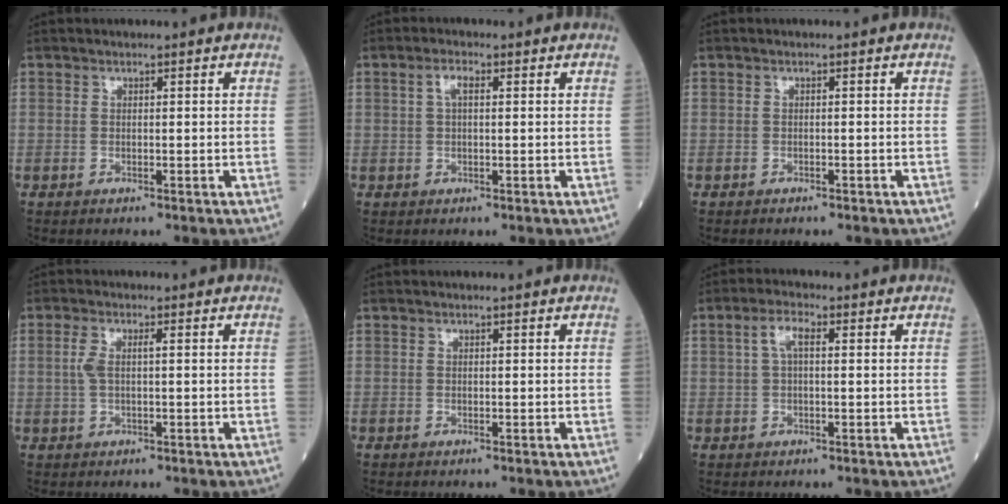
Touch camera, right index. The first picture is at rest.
{"total": 2.3, "force": [0.7, 0.8, 2.1], "torque": [-0.044, 0.010, 0.014]}
{"total": 1.3, "force": [-1.1, 0.4, 0.6], "torque": [-0.013, -0.002, -0.011]}
{"total": 2.6, "force": [0.3, 0.7, 2.5], "torque": [-0.065, 0.010, 0.006]}
{"total": 0.0}
{"total": 3.3, "force": [0.8, 1.0, 3.0], "torque": [-0.064, 0.016, 0.017]}